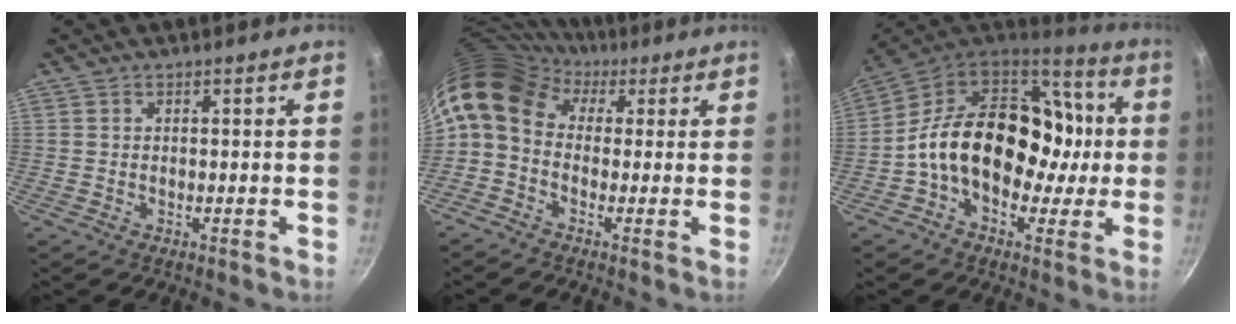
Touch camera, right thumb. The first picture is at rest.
{"total": 11.4, "force": [2.9, 8.4, 7.1], "torque": [-0.129, 0.029, 0.029]}
{"total": 23.2, "force": [-0.7, 16.7, 16.0], "torque": [-0.217, 0.051, -0.022]}